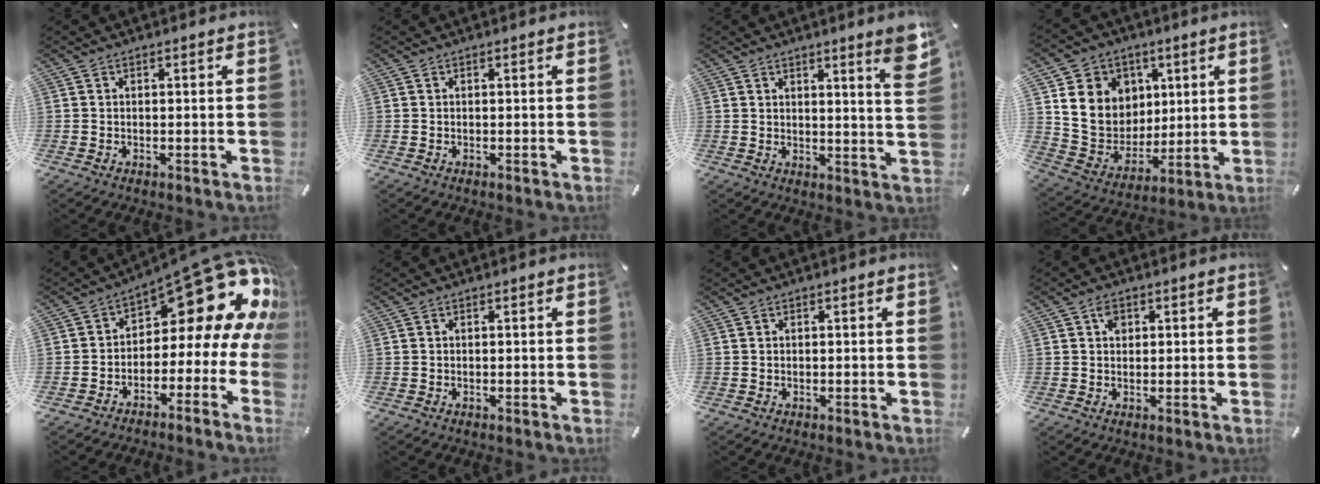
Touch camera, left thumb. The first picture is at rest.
{"total": 0.0}
{"total": 6.5, "force": [4.2, 0.6, 5.0], "torque": [-0.064, -0.033, 0.064]}
{"total": 13.6, "force": [3.8, 12.6, 3.5], "torque": [-0.068, -0.020, 0.083]}
{"total": 16.8, "force": [8.9, 8.1, 11.8], "torque": [-0.148, -0.075, 0.141]}
{"total": 0.0}
{"total": 0.0}
{"total": 2.3, "force": [0.7, 1.9, 1.2], "torque": [-0.010, 0.000, 0.007]}